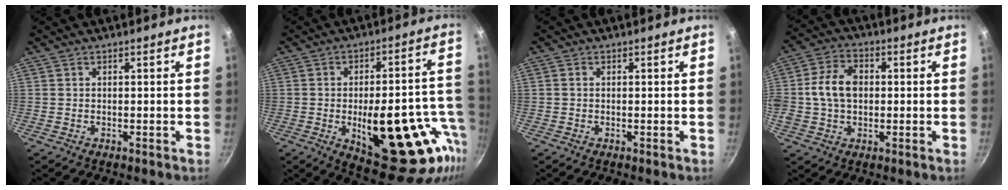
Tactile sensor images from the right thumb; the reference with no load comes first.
{"total": 24.3, "force": [-6.8, 10.4, 20.8], "torque": [-0.228, 0.016, -0.078]}
{"total": 0.7, "force": [0.0, 0.6, 0.3], "torque": [-0.006, 0.004, -0.001]}
{"total": 9.8, "force": [0.4, 7.1, 6.8], "torque": [-0.112, 0.017, -0.004]}